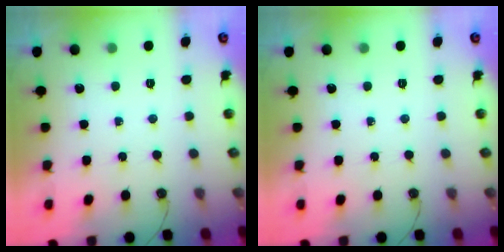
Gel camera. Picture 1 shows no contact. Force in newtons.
{"total": 0.0}